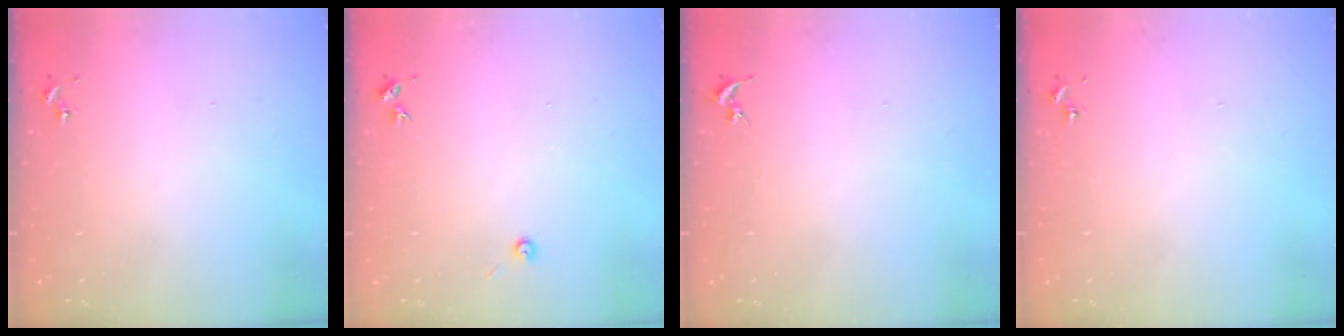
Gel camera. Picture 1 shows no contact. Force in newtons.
{"total": 3.0, "press": 3.0, "slide": 0.3}
{"total": 0.0}
{"total": 0.0}